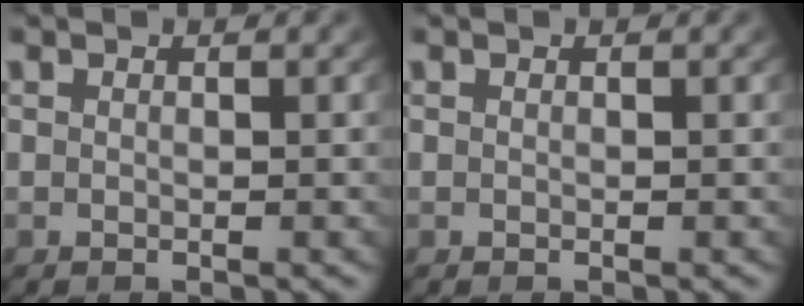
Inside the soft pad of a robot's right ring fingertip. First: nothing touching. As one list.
[{"total": 0.0}]